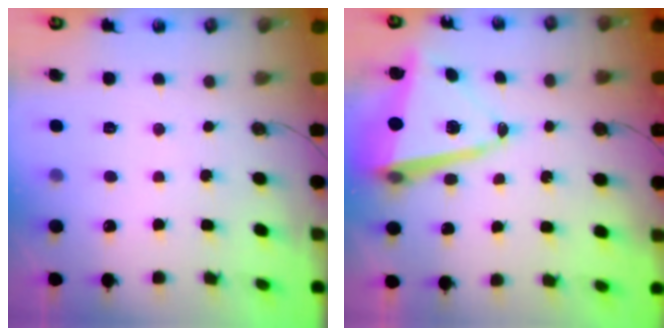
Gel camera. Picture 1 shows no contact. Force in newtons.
{"total": 12.9, "press": 12.8, "slide": 1.3}